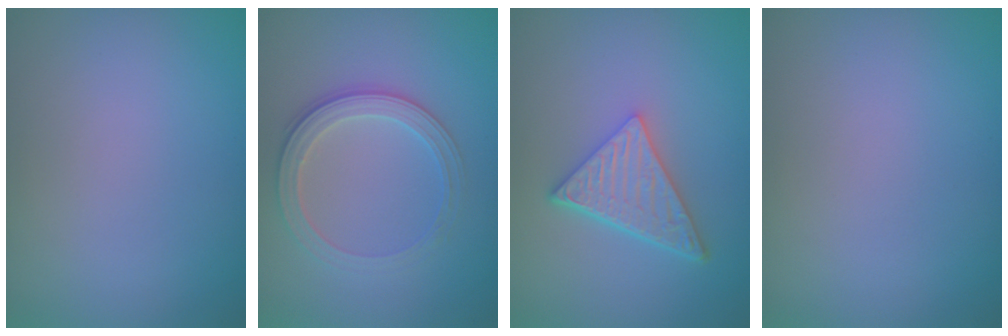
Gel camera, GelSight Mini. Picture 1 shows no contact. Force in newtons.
{"total": 2.8, "press": 2.7, "slide": 0.7}
{"total": 4.9, "press": 3.5, "slide": 3.3}
{"total": 0.0}